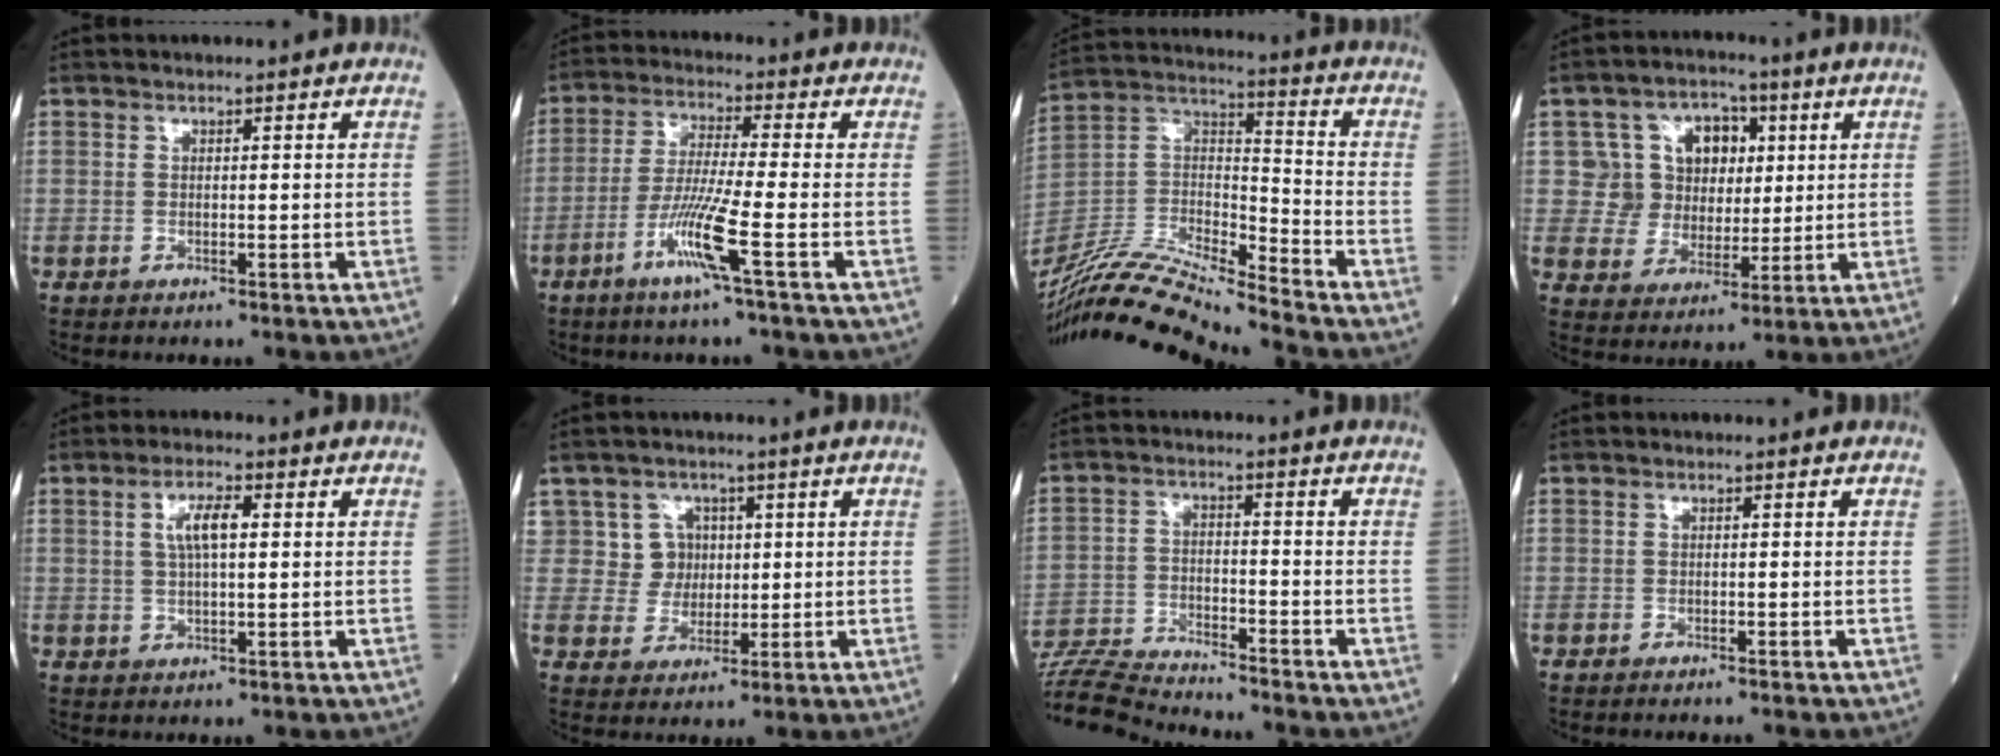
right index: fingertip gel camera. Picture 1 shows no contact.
{"total": 8.1, "force": [-3.6, -1.2, 7.2], "torque": [-0.146, -0.014, -0.076]}
{"total": 18.7, "force": [-17.2, -0.6, 7.2], "torque": [-0.148, 0.010, -0.324]}
{"total": 8.9, "force": [2.3, 8.3, 2.5], "torque": [-0.041, 0.030, 0.046]}
{"total": 4.7, "force": [1.2, 1.1, 4.4], "torque": [-0.086, 0.008, 0.023]}
{"total": 5.4, "force": [1.7, 5.1, 0.2], "torque": [0.008, 0.016, 0.032]}
{"total": 9.8, "force": [-9.7, -0.9, 1.2], "torque": [-0.022, -0.008, -0.180]}
{"total": 1.3, "force": [-1.1, 0.0, 0.6], "torque": [-0.008, -0.001, -0.014]}